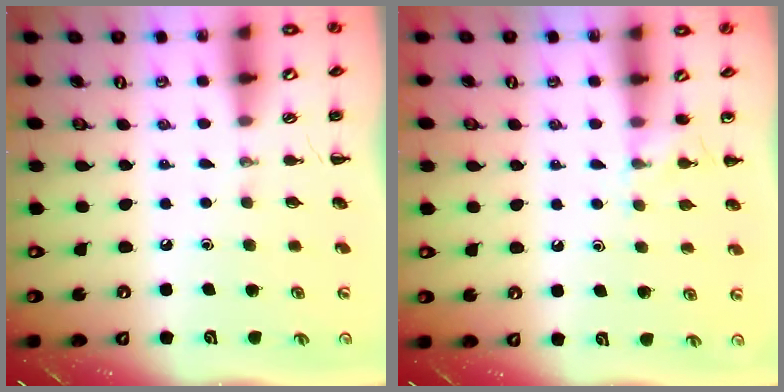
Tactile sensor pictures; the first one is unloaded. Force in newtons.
{"total": 6.3, "press": 5.9, "slide": 2.1}